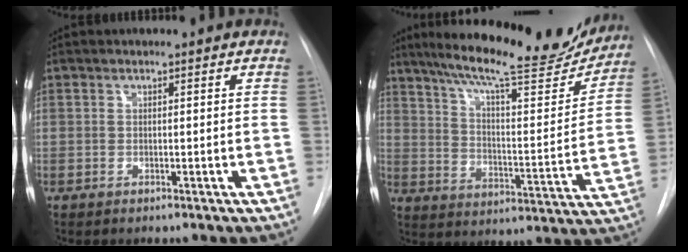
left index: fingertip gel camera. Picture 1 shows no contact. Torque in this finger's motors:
{"motor_torque": [1.02, -1.12, 0.33, 0.10]}